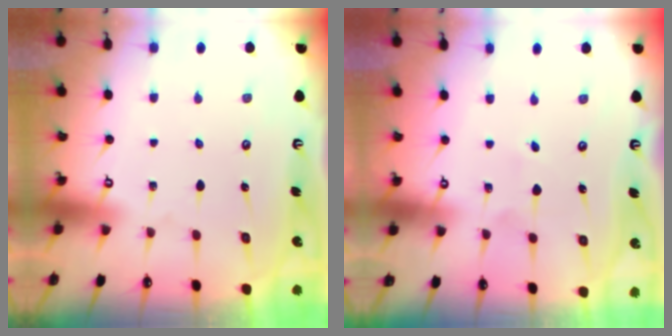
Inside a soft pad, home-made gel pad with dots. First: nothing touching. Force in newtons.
{"total": 2.2, "press": 2.0, "slide": 0.8}